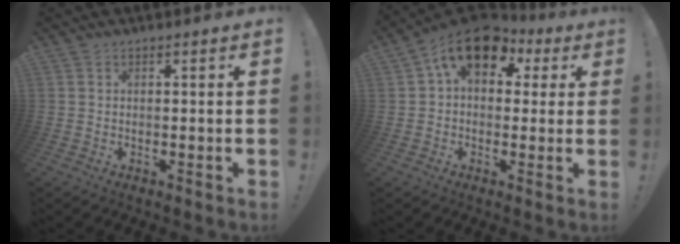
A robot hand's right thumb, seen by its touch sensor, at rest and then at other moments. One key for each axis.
{"total": 14.5, "fx": 6.7, "fy": 8.9, "fz": 9.2, "tx": -0.145, "ty": -0.027, "tz": 0.124}